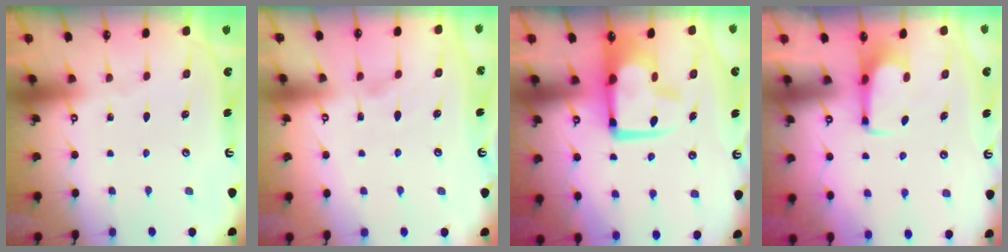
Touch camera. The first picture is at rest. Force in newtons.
{"total": 1.2, "press": 0.8, "slide": 0.9}
{"total": 12.6, "press": 12.4, "slide": 2.1}
{"total": 1.6, "press": 1.5, "slide": 0.3}